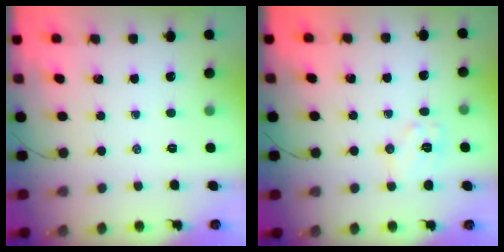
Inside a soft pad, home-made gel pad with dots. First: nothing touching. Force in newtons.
{"total": 6.7, "press": 6.7, "slide": 0.7}